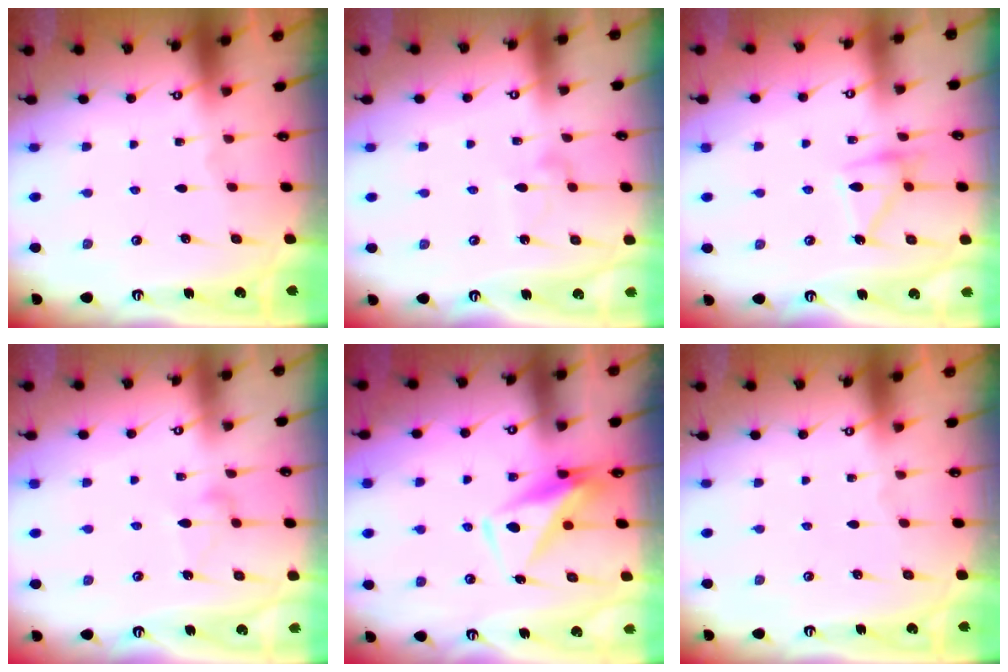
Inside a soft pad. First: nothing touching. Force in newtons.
{"total": 5.7, "press": 5.7, "slide": 0.4}
{"total": 13.0, "press": 13.0, "slide": 0.5}
{"total": 6.6, "press": 6.5, "slide": 0.4}
{"total": 9.6, "press": 9.5, "slide": 1.3}
{"total": 0.0}